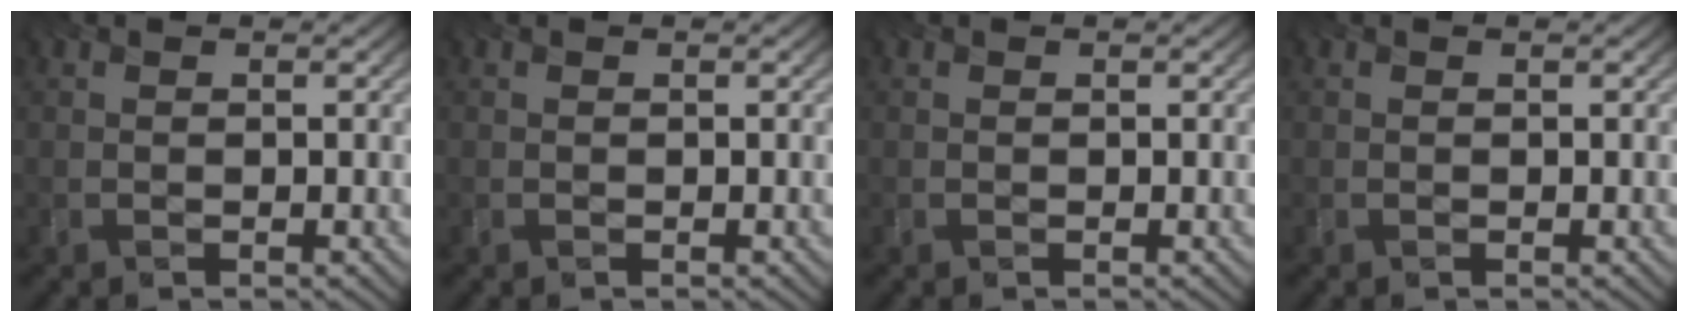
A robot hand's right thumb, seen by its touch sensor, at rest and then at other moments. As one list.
[{"total": 0.0}, {"total": 0.0}, {"total": 0.0}]